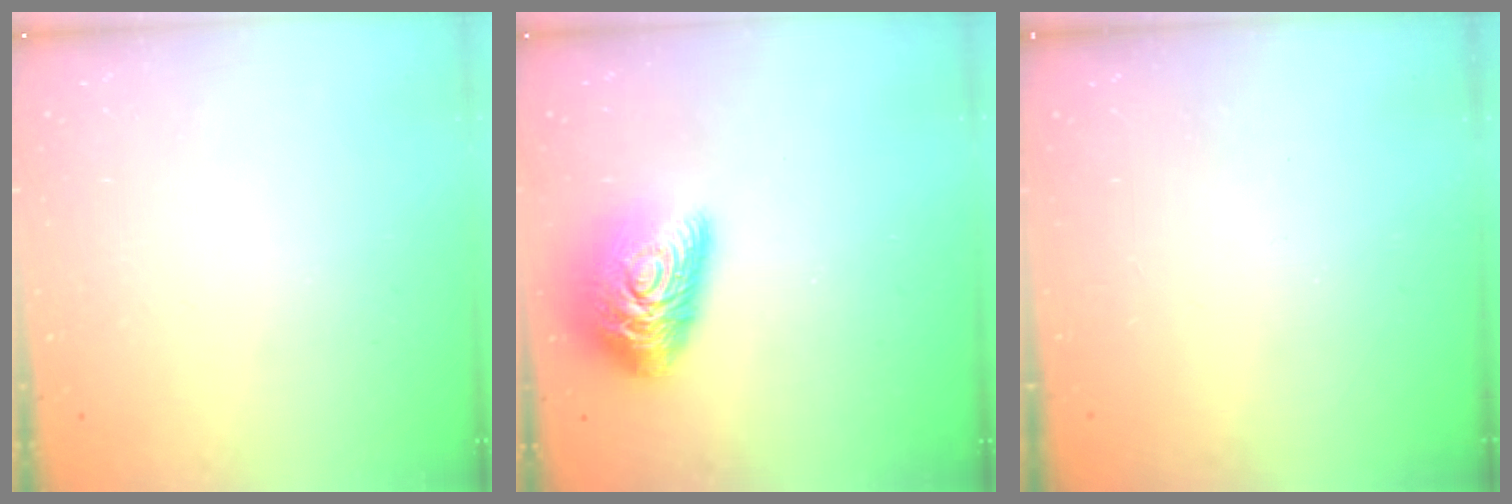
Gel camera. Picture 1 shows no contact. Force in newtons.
{"total": 16.3, "press": 16.2, "slide": 1.7}
{"total": 0.0}